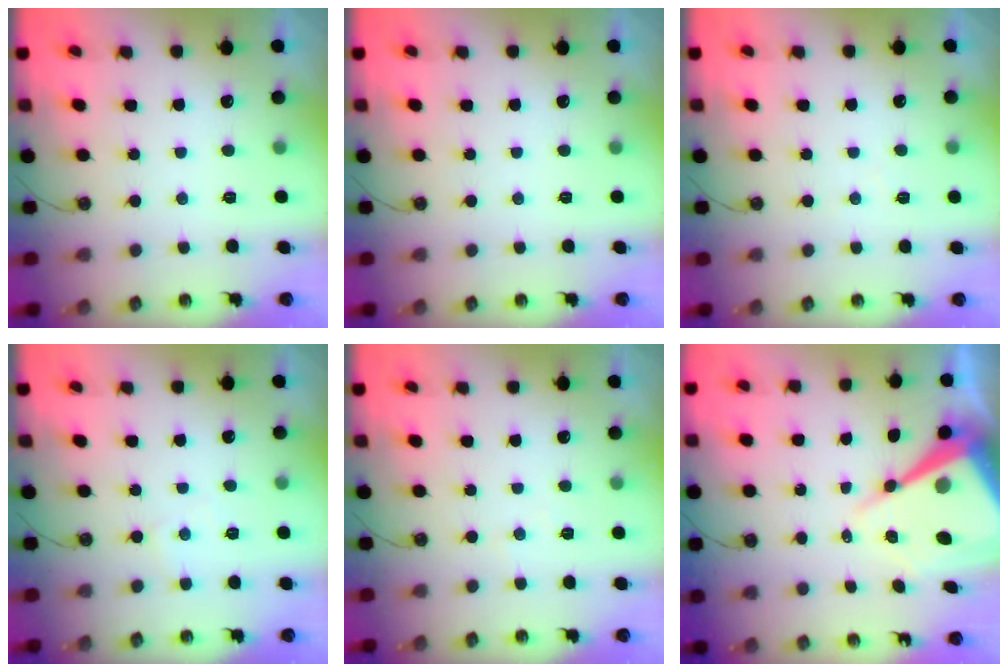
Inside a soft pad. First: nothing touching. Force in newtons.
{"total": 0.0}
{"total": 4.3, "press": 4.2, "slide": 0.6}
{"total": 3.0, "press": 3.0, "slide": 0.5}
{"total": 2.1, "press": 2.1, "slide": 0.4}
{"total": 17.5, "press": 17.4, "slide": 1.8}